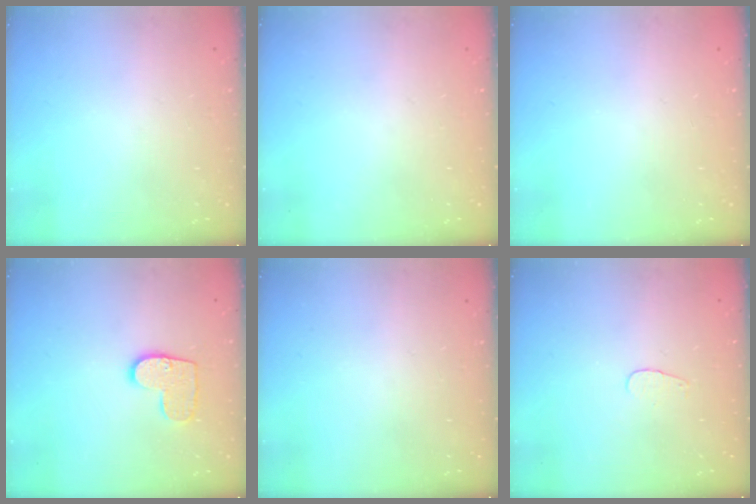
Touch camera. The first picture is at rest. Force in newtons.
{"total": 0.0}
{"total": 0.0}
{"total": 9.8, "press": 9.8, "slide": 0.4}
{"total": 0.0}
{"total": 3.2, "press": 3.2, "slide": 0.3}